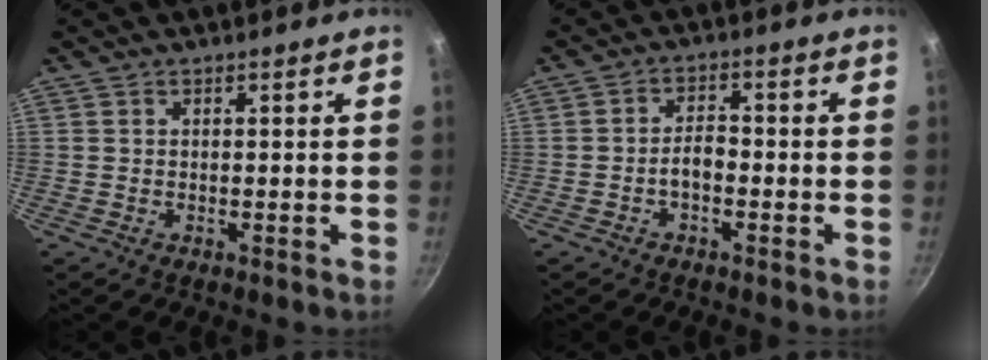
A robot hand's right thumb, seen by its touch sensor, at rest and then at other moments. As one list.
[{"total": 3.3, "force": [-1.5, 1.7, 2.4], "torque": [-0.032, 0.023, -0.029]}]